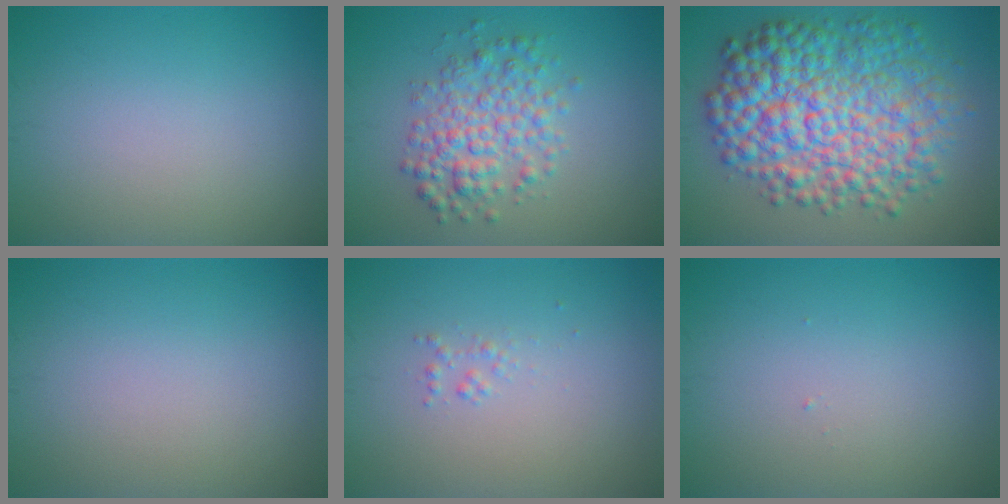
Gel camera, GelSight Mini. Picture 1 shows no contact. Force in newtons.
{"total": 4.5, "press": 4.5, "slide": 0.1}
{"total": 11.2, "press": 11.2, "slide": 0.1}
{"total": 0.0}
{"total": 0.7, "press": 0.7, "slide": 0.0}
{"total": 0.0}